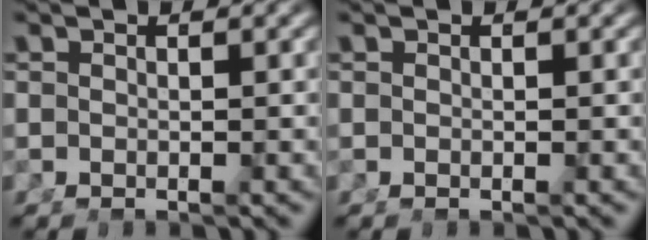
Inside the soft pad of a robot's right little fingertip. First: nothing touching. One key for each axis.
{"total": 0.0}